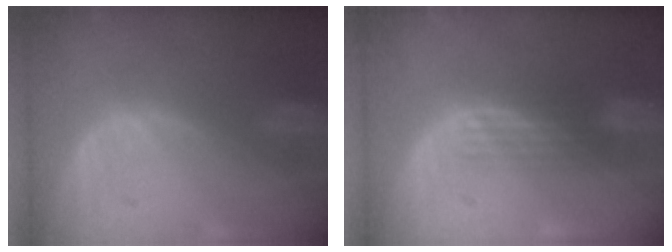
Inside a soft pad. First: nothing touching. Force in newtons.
{"total": 3.1, "press": 2.8, "slide": 1.4}